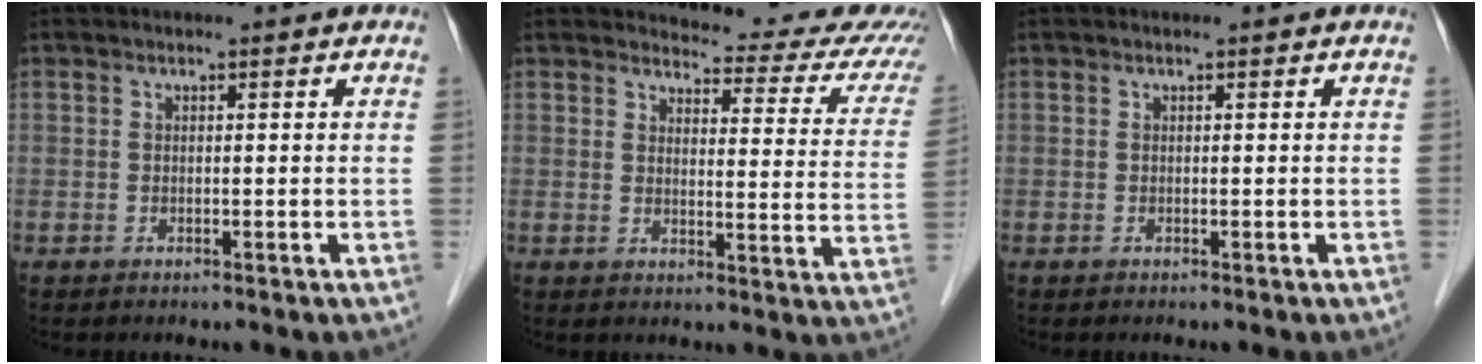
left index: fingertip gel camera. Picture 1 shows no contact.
{"total": 15.2, "force": [14.7, 2.4, 2.7], "torque": [-0.004, -0.075, 0.137]}
{"total": 0.0}